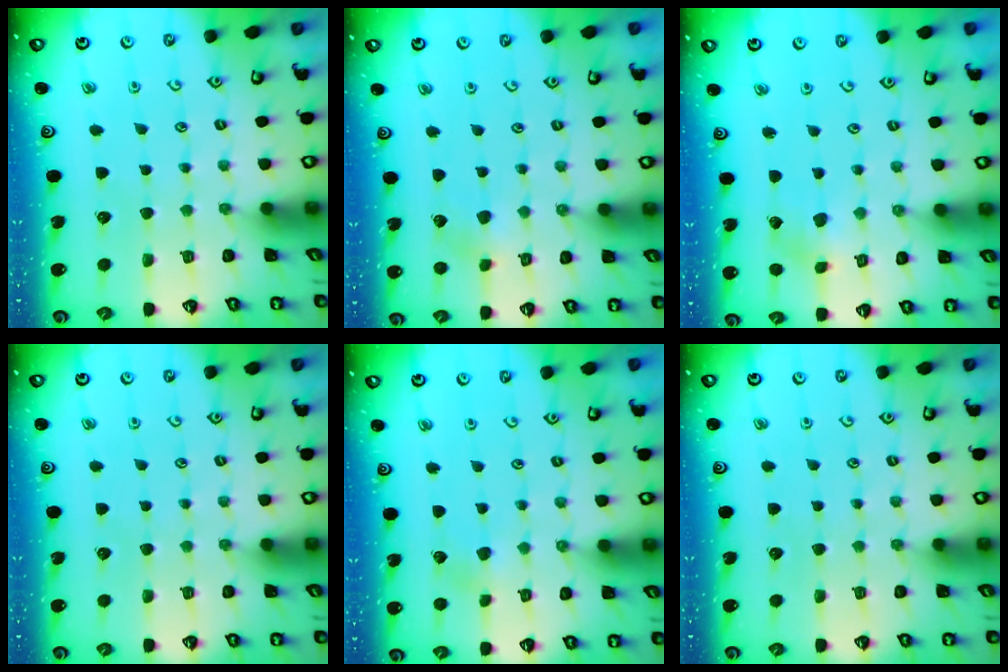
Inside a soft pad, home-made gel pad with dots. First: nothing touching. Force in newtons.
{"total": 3.3, "press": 3.3, "slide": 0.4}
{"total": 1.9, "press": 1.9, "slide": 0.3}
{"total": 0.0}
{"total": 1.3, "press": 1.3, "slide": 0.2}
{"total": 0.0}